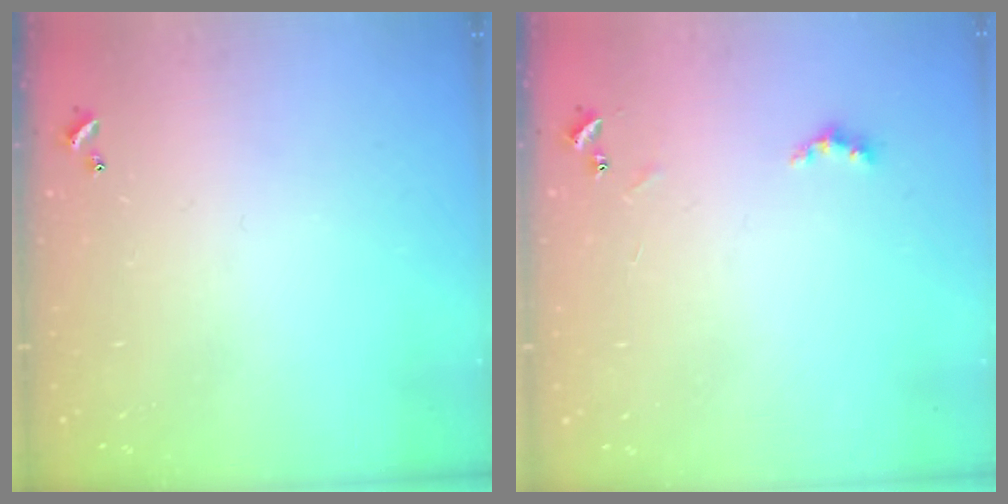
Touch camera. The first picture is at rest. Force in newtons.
{"total": 2.6, "press": 2.5, "slide": 0.6}